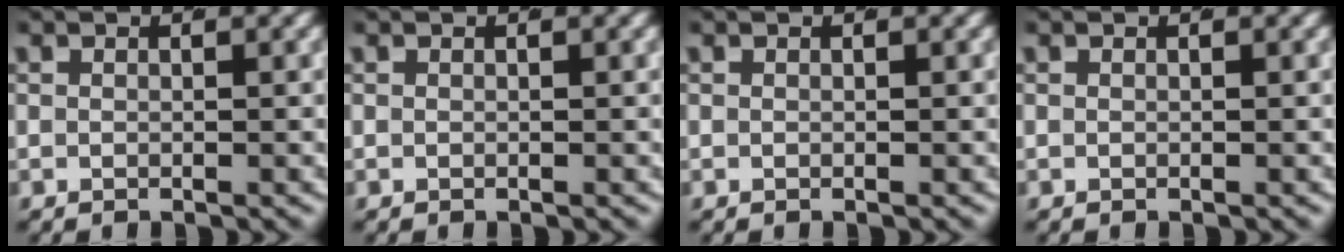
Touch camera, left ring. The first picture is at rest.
{"total": 0.0}
{"total": 0.0}
{"total": 0.0}